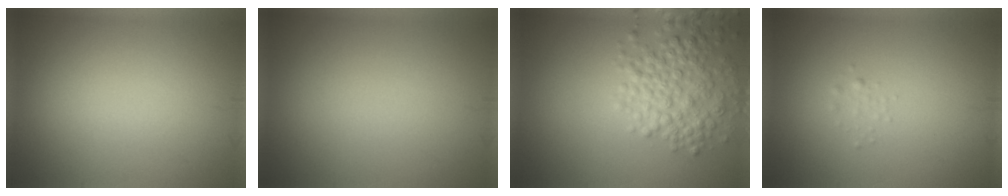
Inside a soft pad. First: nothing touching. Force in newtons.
{"total": 0.0}
{"total": 5.0, "press": 5.0, "slide": 0.2}
{"total": 0.7, "press": 0.7, "slide": 0.0}